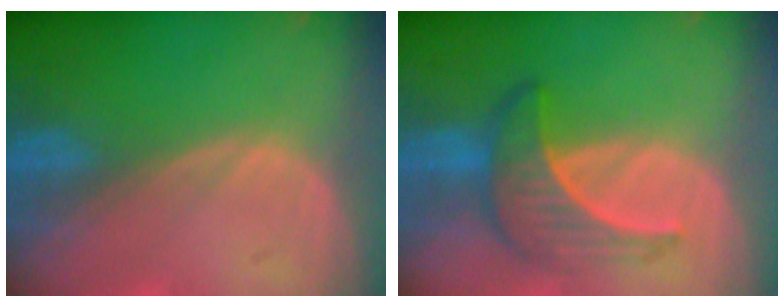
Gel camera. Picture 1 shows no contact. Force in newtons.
{"total": 6.7, "press": 6.4, "slide": 2.0}